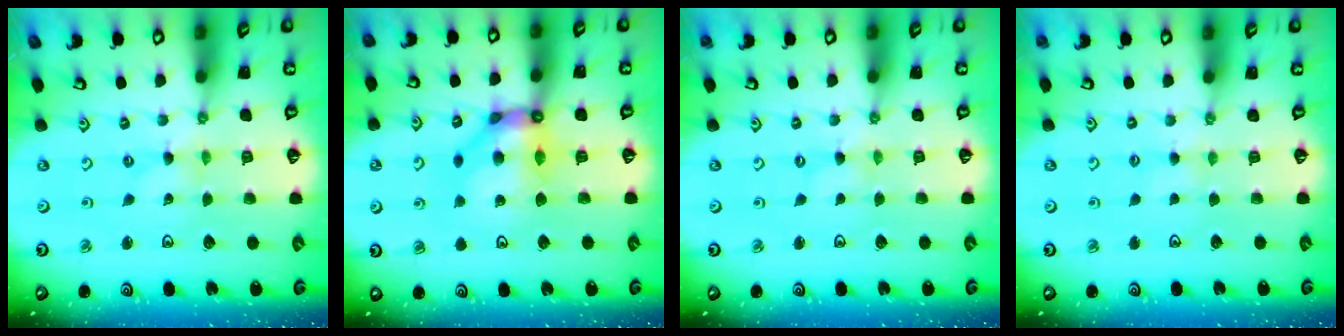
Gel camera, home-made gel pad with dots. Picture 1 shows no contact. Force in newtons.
{"total": 10.6, "press": 10.6, "slide": 0.9}
{"total": 0.0}
{"total": 2.4, "press": 2.4, "slide": 0.4}